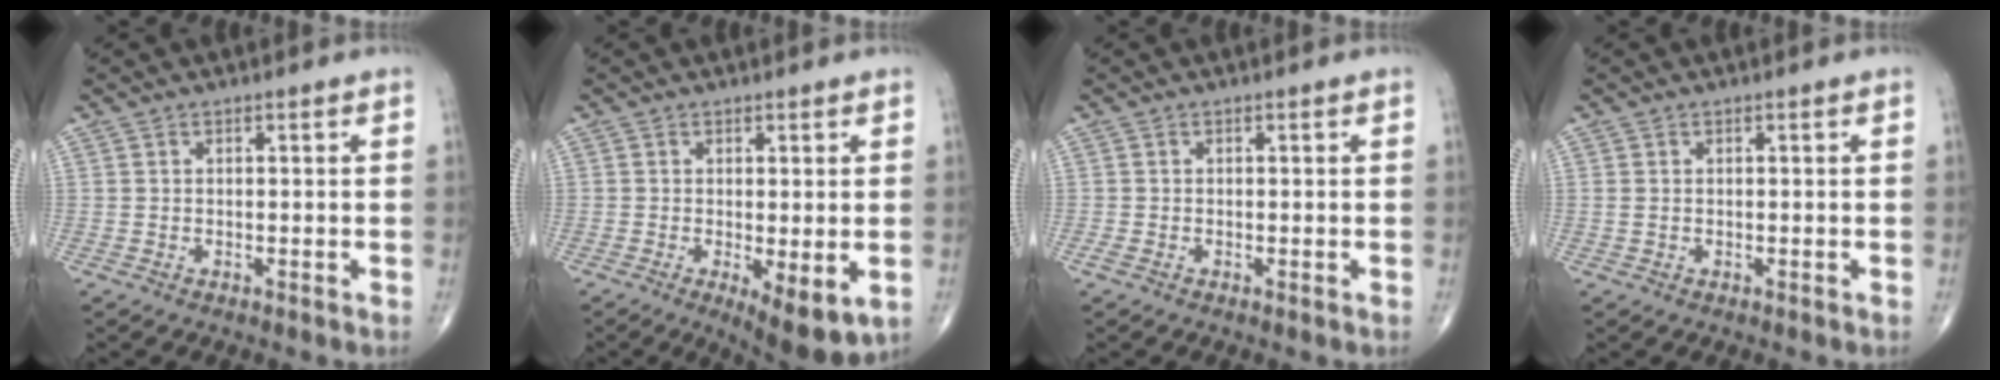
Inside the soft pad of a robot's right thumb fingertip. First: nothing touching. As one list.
[{"total": 7.9, "force": [-2.1, 2.8, 7.1], "torque": [-0.100, -0.022, -0.025]}, {"total": 1.0, "force": [-0.4, 0.5, 0.7], "torque": [-0.022, -0.004, -0.009]}, {"total": 0.8, "force": [0.1, 0.6, 0.4], "torque": [-0.012, 0.005, 0.005]}]